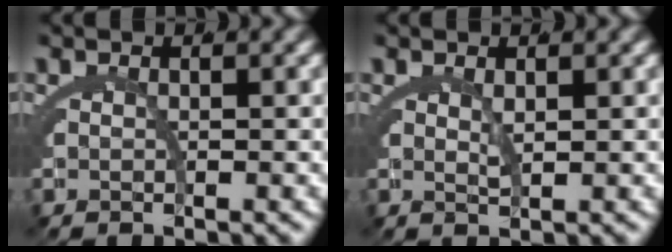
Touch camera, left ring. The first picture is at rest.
{"total": 1.2, "force": [0.8, -0.5, 0.8], "torque": [-0.012, -0.011, 0.023]}